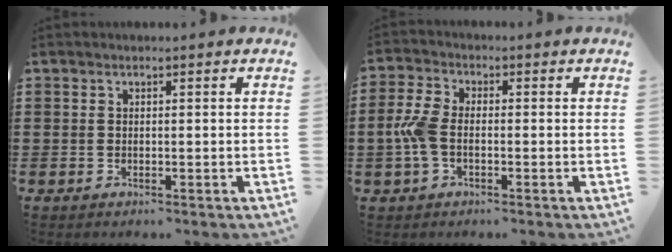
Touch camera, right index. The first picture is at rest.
{"total": 5.1, "force": [-1.0, 2.7, 4.2], "torque": [-0.111, -0.005, -0.027]}